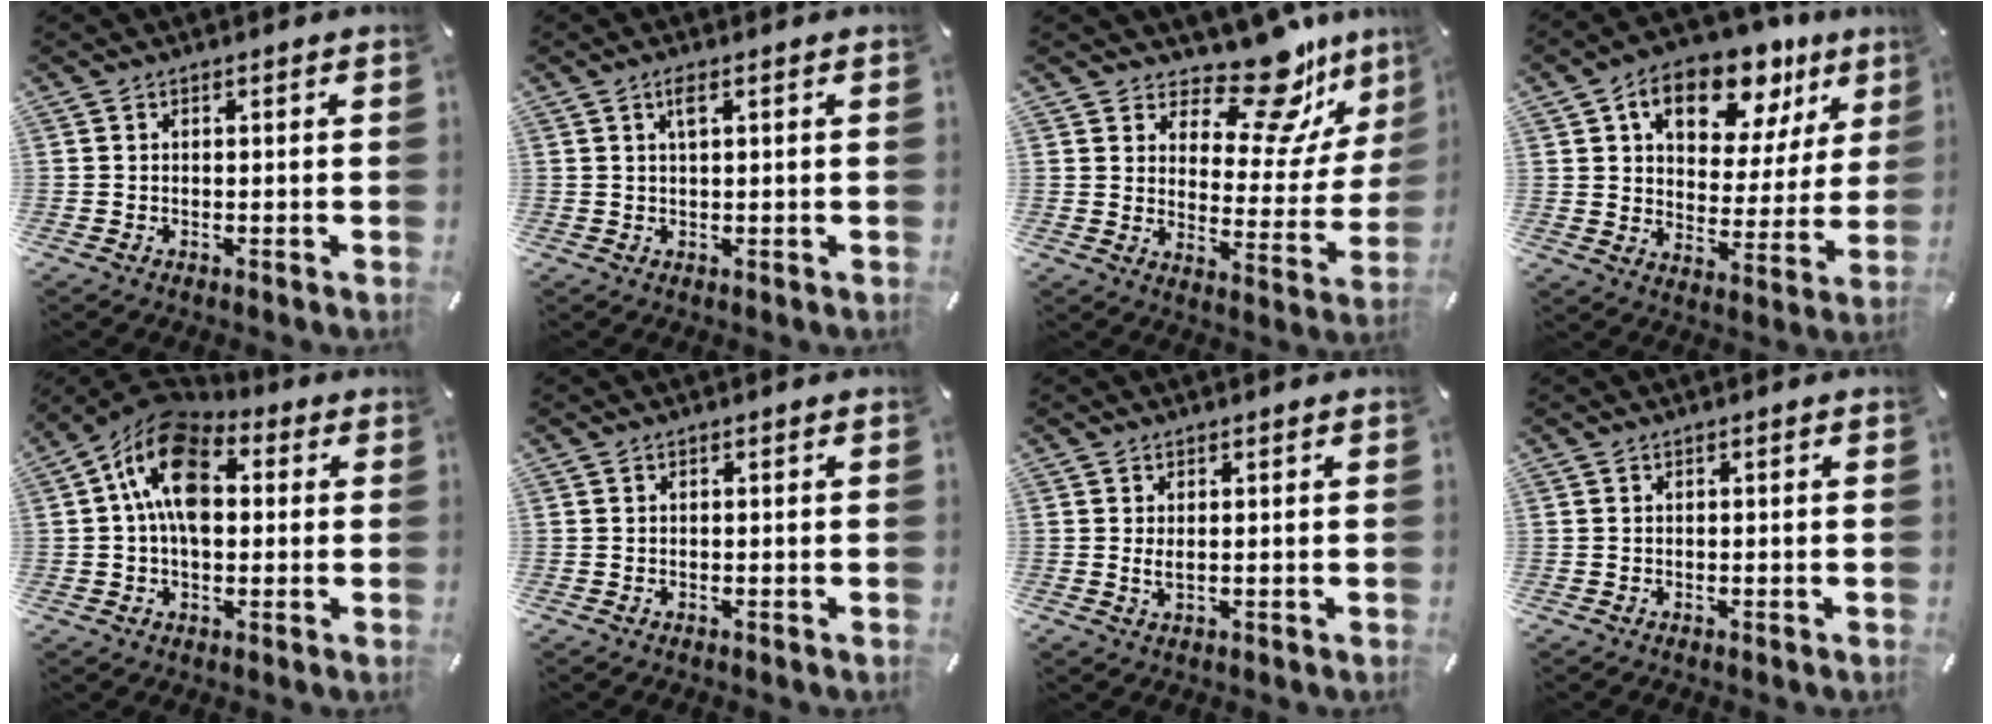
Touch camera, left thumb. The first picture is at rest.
{"total": 2.4, "force": [1.0, 0.5, 2.2], "torque": [-0.046, 0.005, 0.015]}
{"total": 15.2, "force": [12.8, 5.2, 6.4], "torque": [-0.093, -0.123, 0.214]}
{"total": 15.3, "force": [9.2, 9.1, 8.2], "torque": [-0.112, -0.057, 0.156]}
{"total": 14.6, "force": [2.7, 9.4, 10.8], "torque": [-0.189, 0.000, 0.046]}
{"total": 0.0}
{"total": 2.1, "force": [0.4, 0.7, 1.9], "torque": [-0.030, -0.003, 0.005]}
{"total": 0.0}